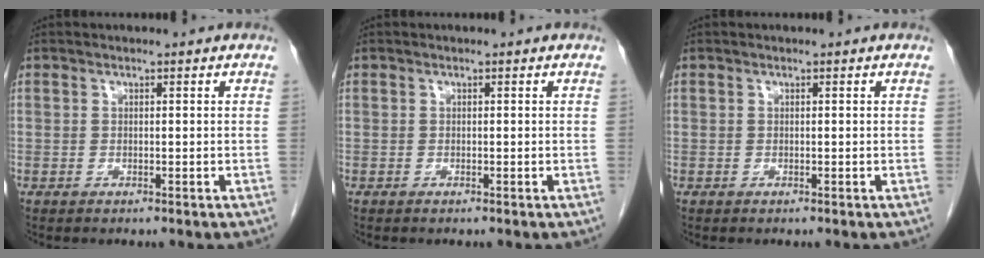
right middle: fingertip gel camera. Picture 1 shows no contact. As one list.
[{"total": 0.0}, {"total": 0.0}]